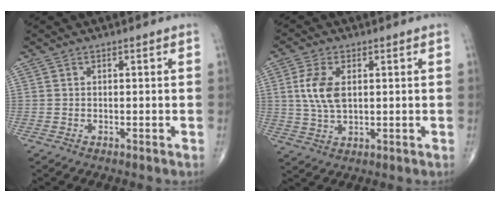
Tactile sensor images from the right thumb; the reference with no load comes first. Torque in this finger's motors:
{"motor_torque": [0.66, 2.07, 1.29, 0.18, 0.18]}